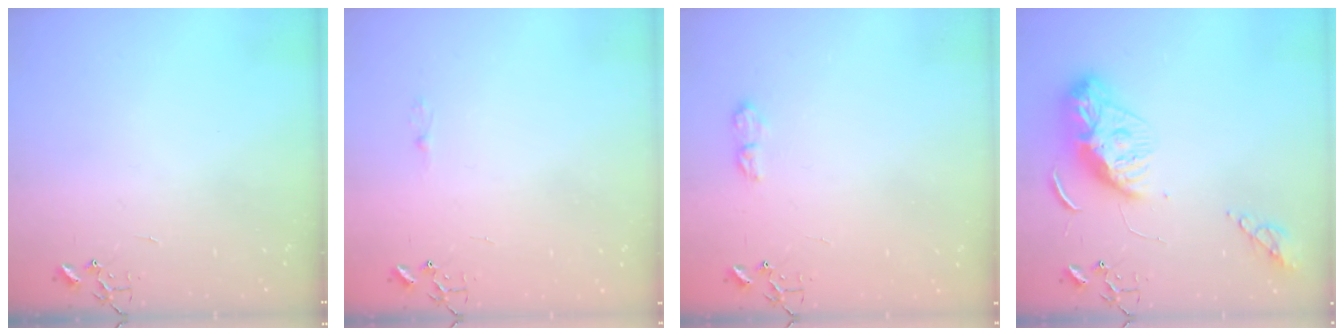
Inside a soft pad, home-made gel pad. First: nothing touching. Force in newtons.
{"total": 2.5, "press": 2.5, "slide": 0.3}
{"total": 7.0, "press": 7.0, "slide": 0.8}
{"total": 11.6, "press": 11.6, "slide": 1.0}